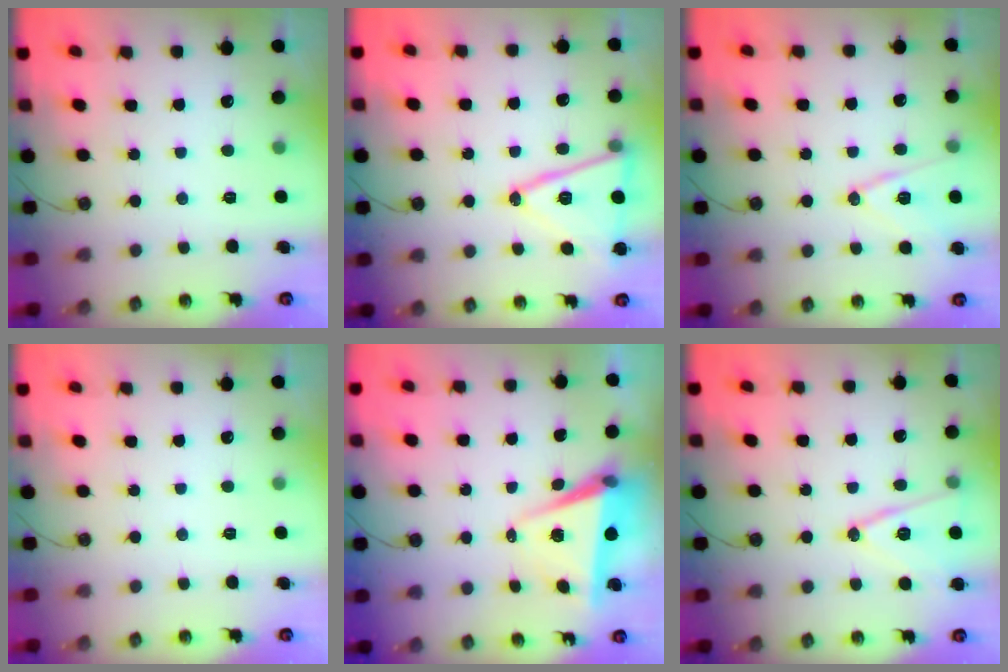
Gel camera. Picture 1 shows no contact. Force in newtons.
{"total": 15.6, "press": 15.2, "slide": 3.5}
{"total": 12.5, "press": 12.0, "slide": 3.4}
{"total": 0.0}
{"total": 6.6, "press": 4.9, "slide": 4.3}
{"total": 13.1, "press": 12.7, "slide": 3.2}